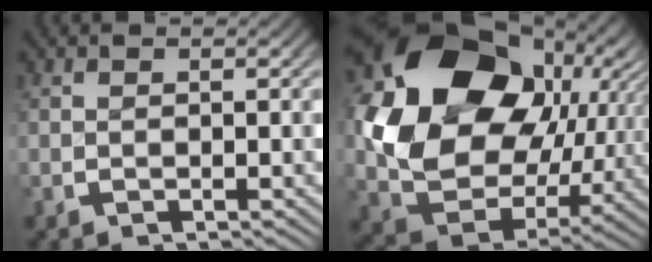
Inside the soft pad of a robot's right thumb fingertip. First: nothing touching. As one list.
[{"total": 22.2, "force": [2.5, 15.5, 15.6], "torque": [-0.324, -0.021, 0.045]}]